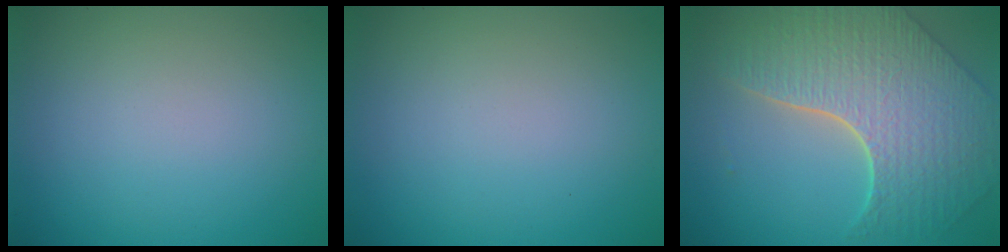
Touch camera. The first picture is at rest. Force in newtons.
{"total": 0.0}
{"total": 8.4, "press": 6.0, "slide": 5.8}